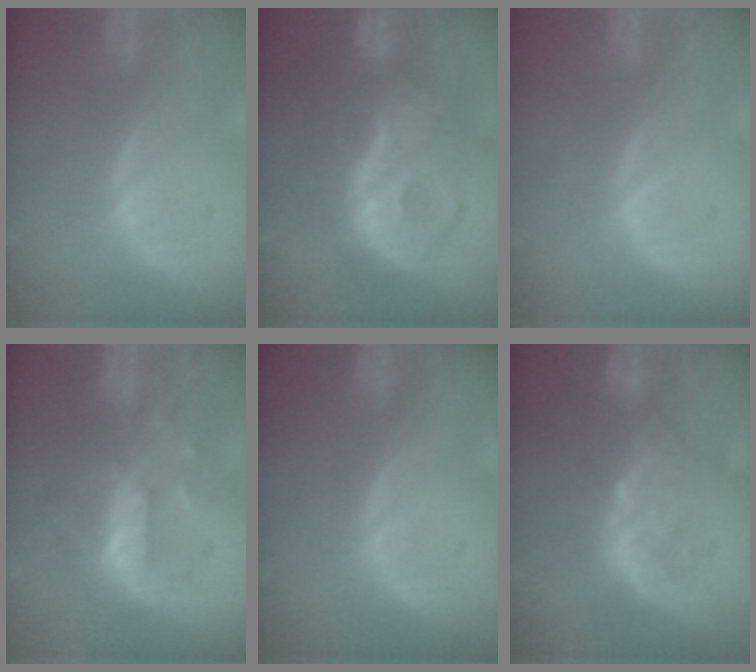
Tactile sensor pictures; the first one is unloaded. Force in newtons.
{"total": 10.1, "press": 10.1, "slide": 0.3}
{"total": 0.0}
{"total": 8.1, "press": 7.4, "slide": 3.2}
{"total": 0.0}
{"total": 6.3, "press": 6.1, "slide": 1.8}